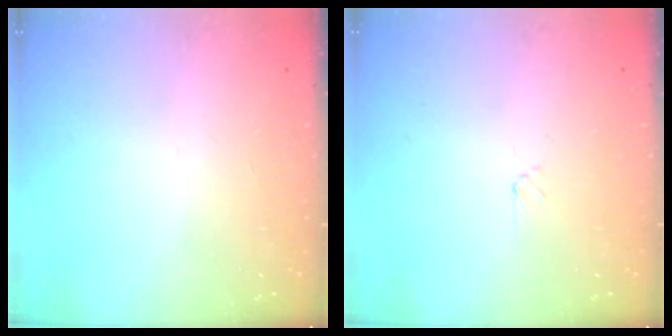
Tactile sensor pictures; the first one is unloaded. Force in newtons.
{"total": 1.9, "press": 1.9, "slide": 0.2}